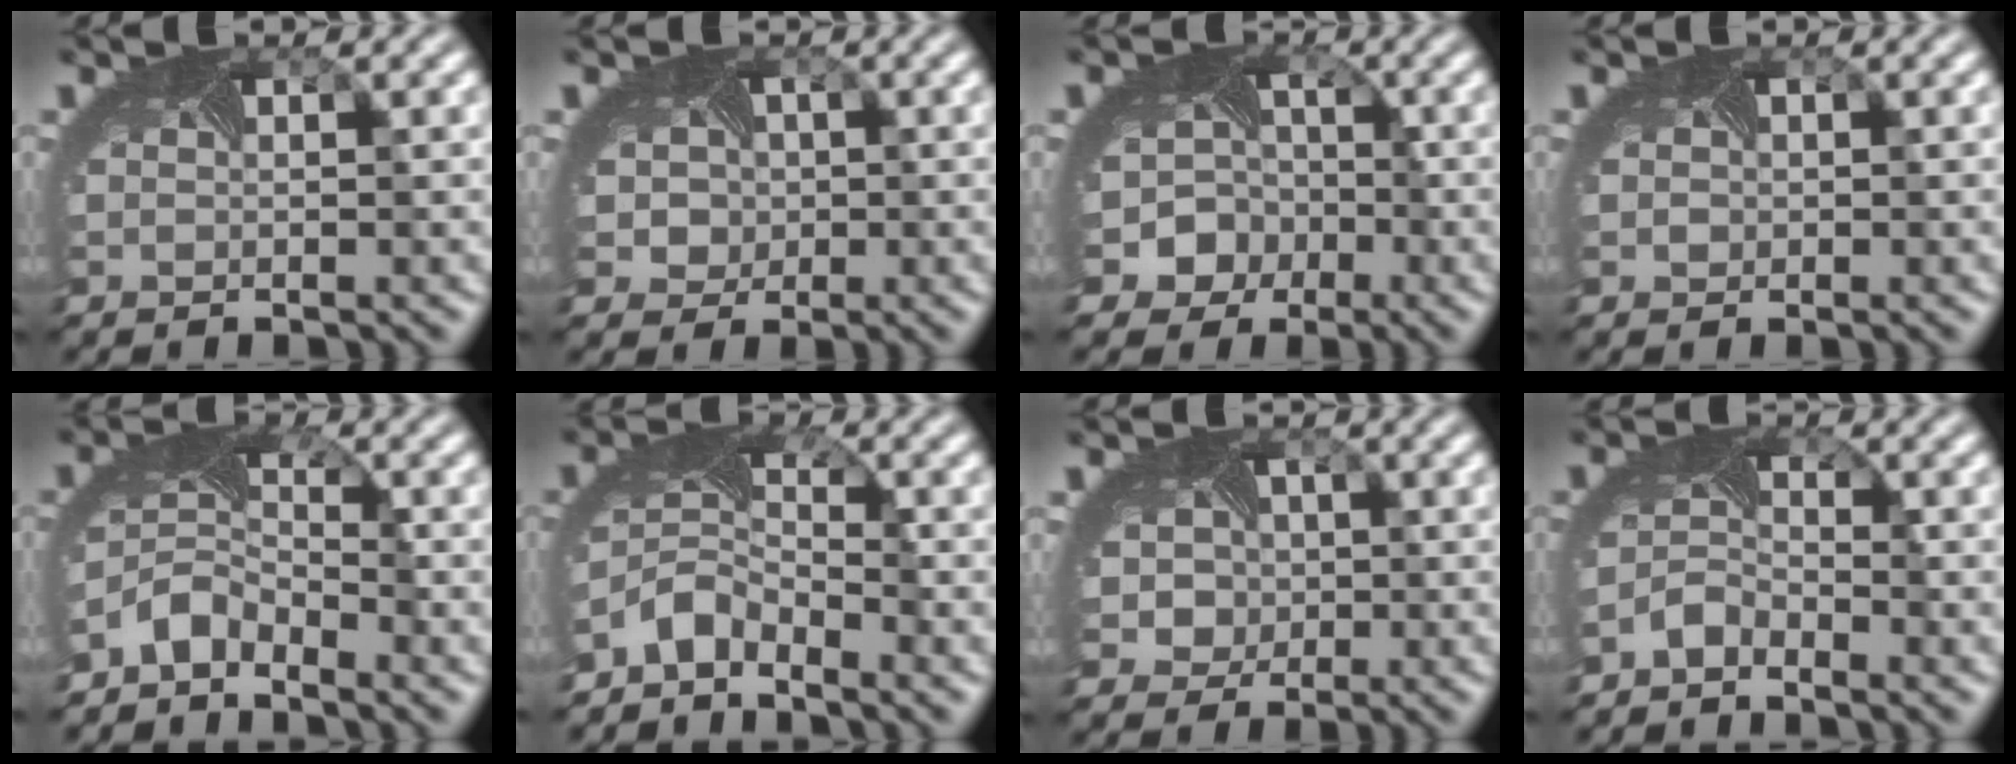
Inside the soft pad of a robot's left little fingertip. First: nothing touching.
{"total": 4.8, "force": [0.5, 4.2, 2.3], "torque": [-0.030, 0.013, -0.016]}
{"total": 8.1, "force": [-3.0, 7.2, 2.2], "torque": [-0.031, -0.012, -0.068]}
{"total": 1.0, "force": [0.2, 0.9, 0.1], "torque": [-0.002, -0.002, -0.002]}
{"total": 3.6, "force": [-3.1, 1.5, 1.1], "torque": [-0.034, -0.007, -0.070]}
{"total": 3.6, "force": [-3.1, 1.4, 1.1], "torque": [-0.035, -0.007, -0.071]}
{"total": 5.4, "force": [0.2, 4.8, 2.5], "torque": [-0.034, 0.010, -0.022]}
{"total": 2.1, "force": [-2.0, 0.6, 0.3], "torque": [-0.020, 0.000, -0.044]}